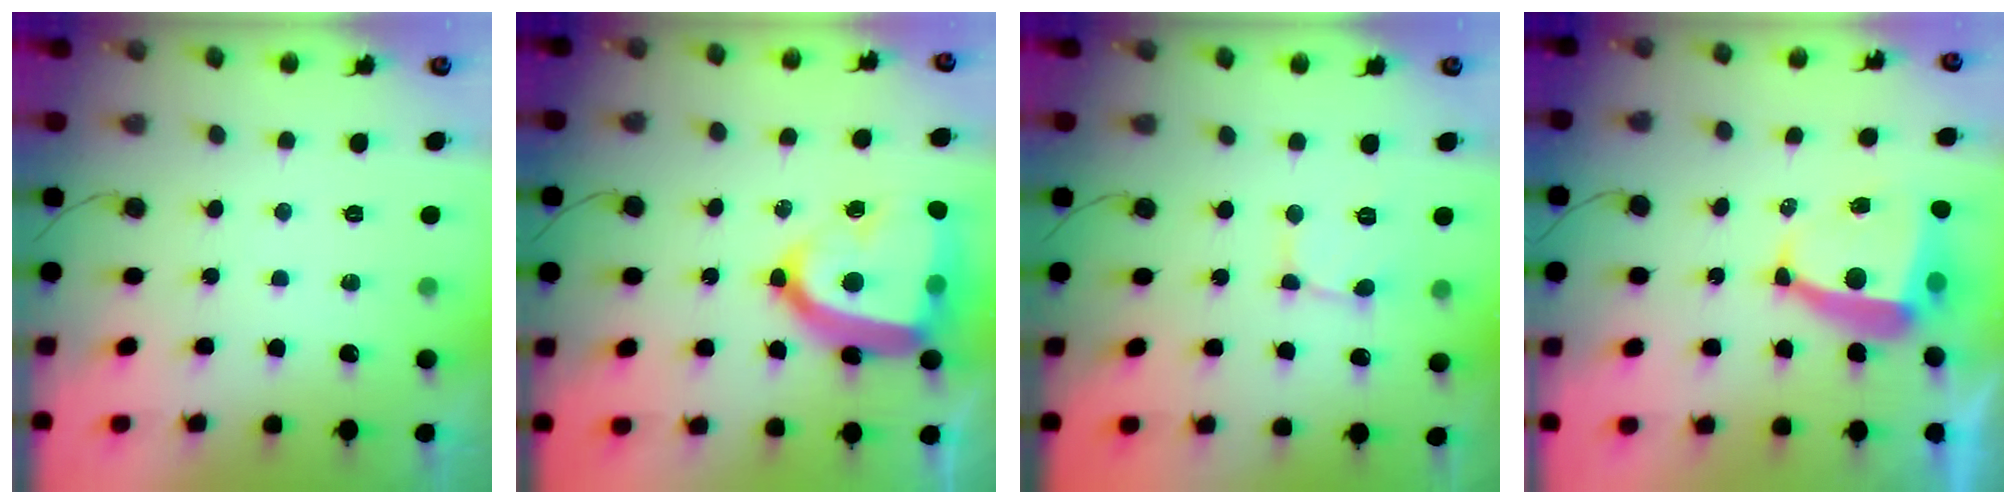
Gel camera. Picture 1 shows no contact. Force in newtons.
{"total": 23.4, "press": 23.3, "slide": 1.9}
{"total": 2.1, "press": 2.1, "slide": 0.2}
{"total": 8.4, "press": 8.3, "slide": 1.0}